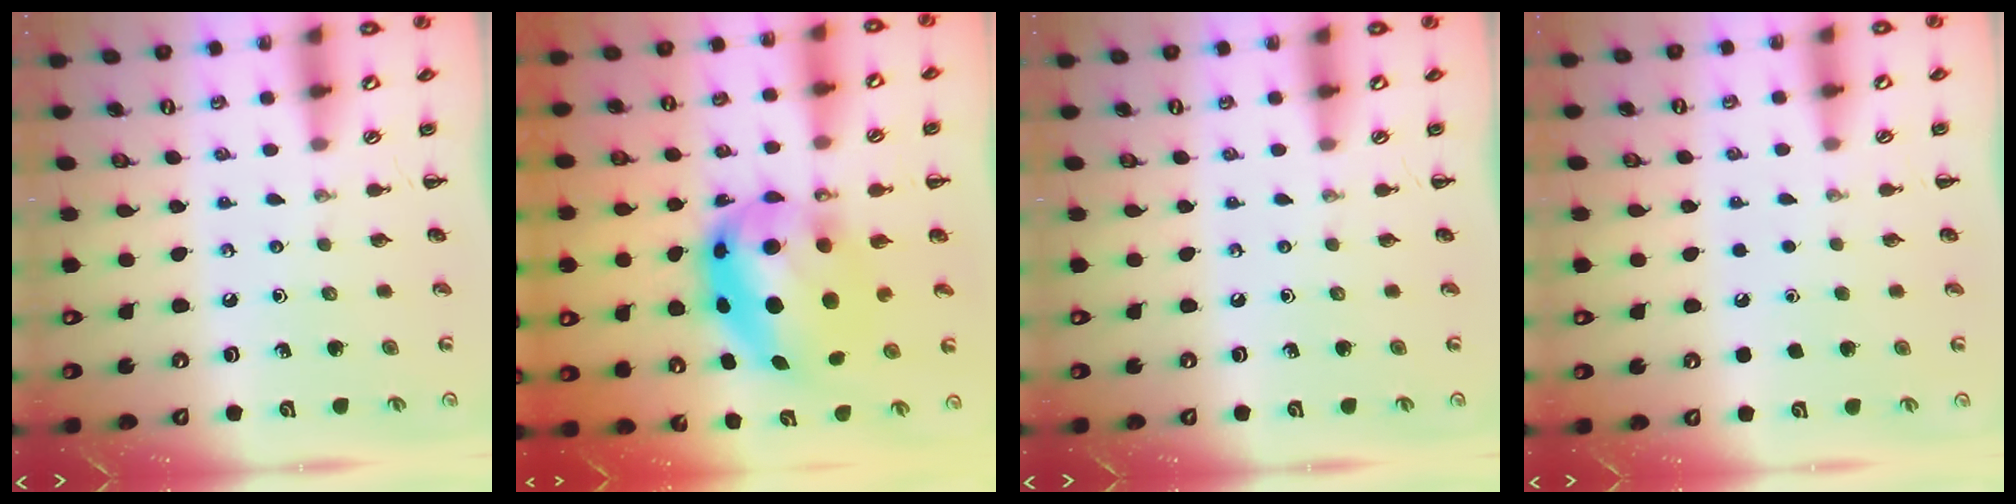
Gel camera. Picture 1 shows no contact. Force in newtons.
{"total": 12.8, "press": 12.4, "slide": 3.1}
{"total": 0.0}
{"total": 1.7, "press": 1.7, "slide": 0.1}